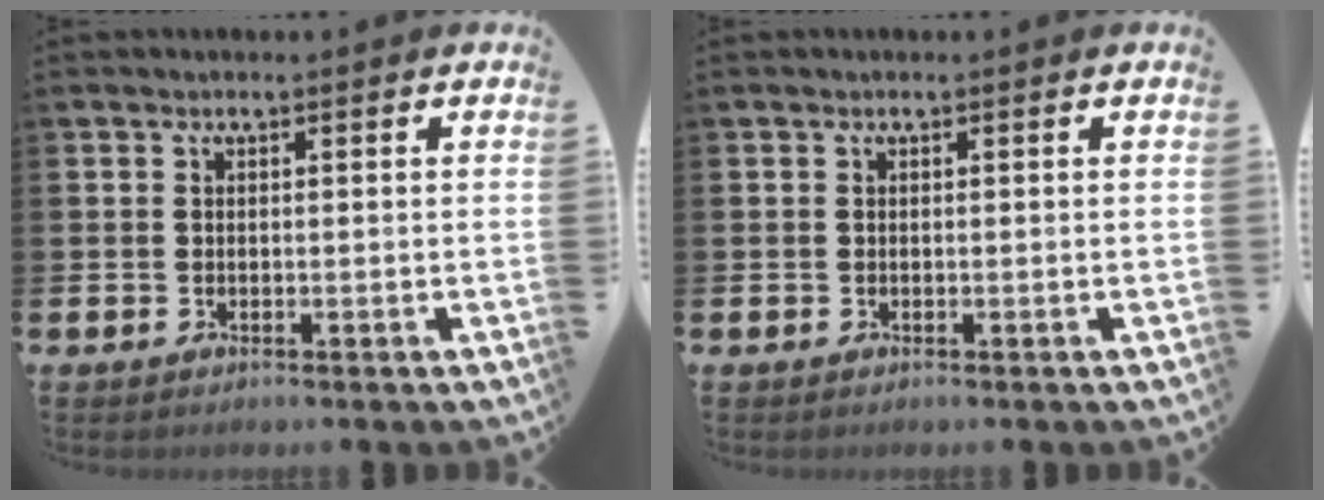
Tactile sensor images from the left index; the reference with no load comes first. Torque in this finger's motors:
{"motor_torque": [-0.07, 0.07, 0.00, 0.00]}